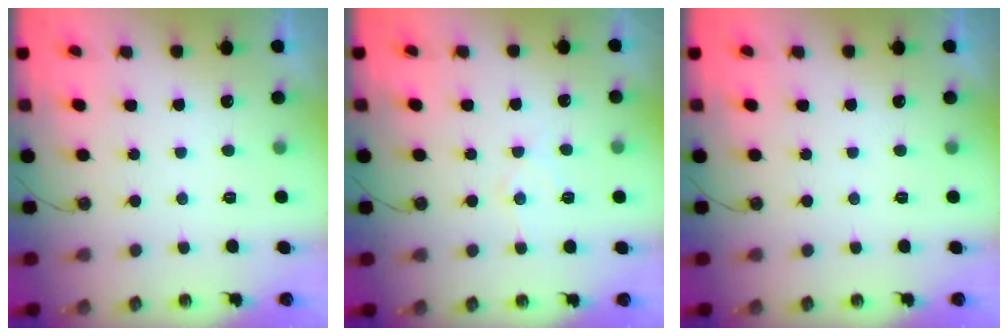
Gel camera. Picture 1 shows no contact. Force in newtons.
{"total": 6.2, "press": 6.2, "slide": 0.4}
{"total": 0.0}